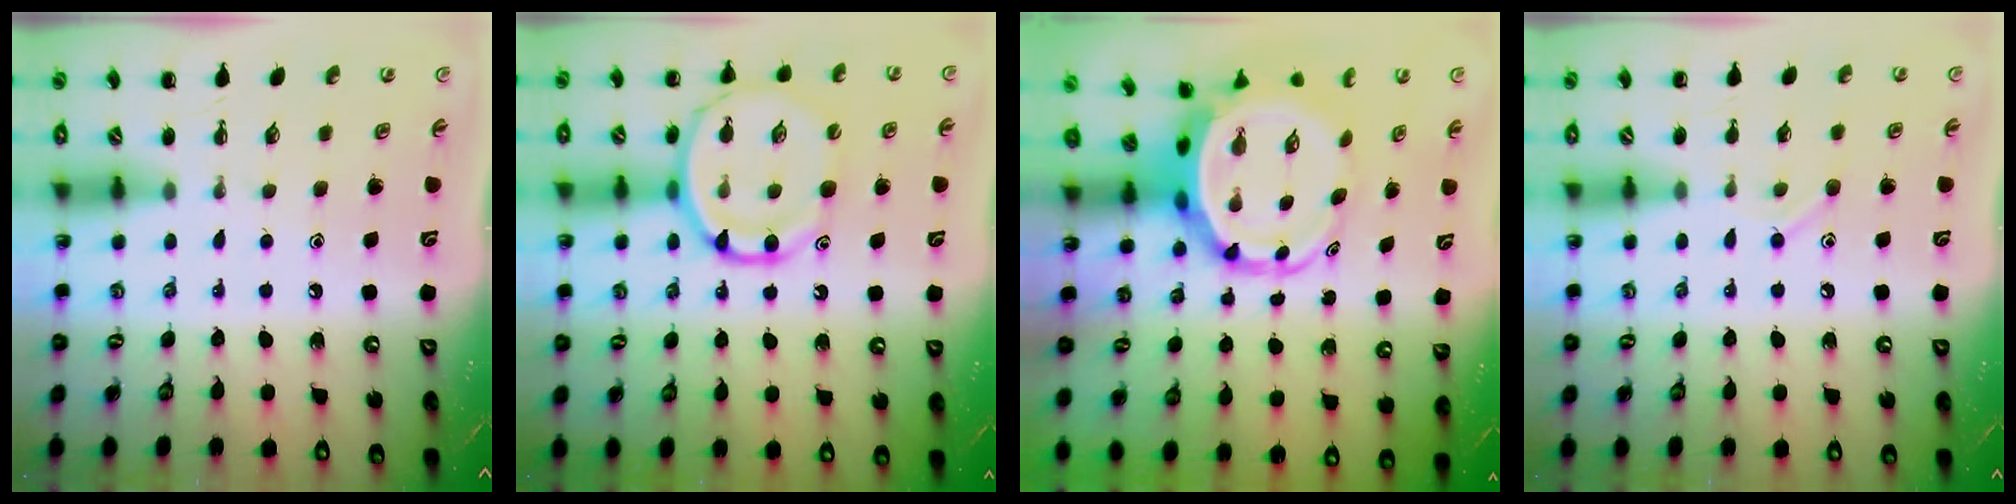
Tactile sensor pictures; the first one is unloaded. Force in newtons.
{"total": 14.3, "press": 13.9, "slide": 3.3}
{"total": 7.8, "press": 7.5, "slide": 2.0}
{"total": 6.5, "press": 6.3, "slide": 1.7}